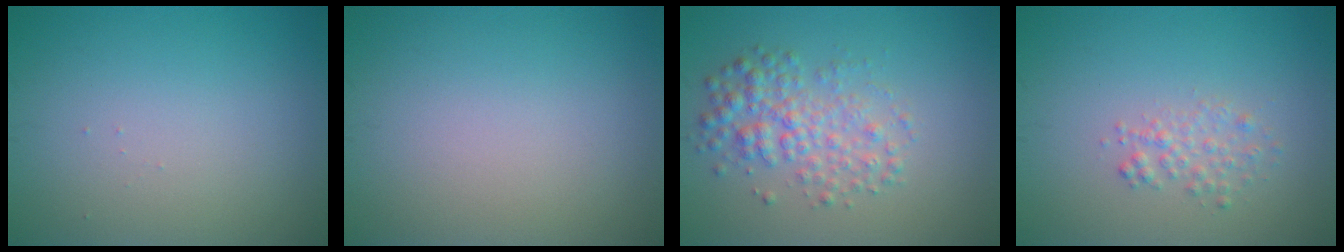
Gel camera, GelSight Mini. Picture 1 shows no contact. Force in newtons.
{"total": 0.0}
{"total": 3.8, "press": 3.8, "slide": 0.0}
{"total": 1.6, "press": 1.6, "slide": 0.1}